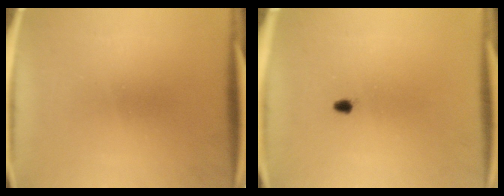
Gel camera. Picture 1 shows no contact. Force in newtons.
{"total": 0.9}